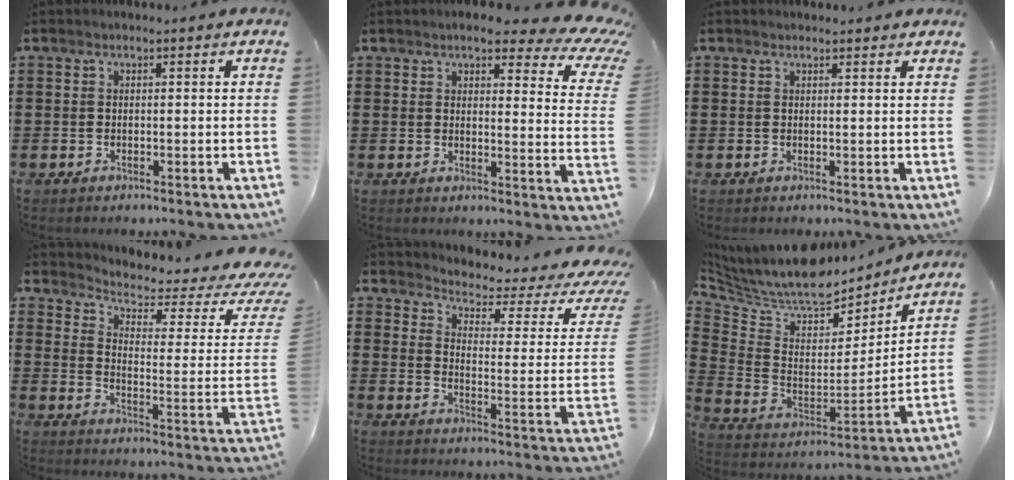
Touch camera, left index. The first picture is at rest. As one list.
[{"total": 6.1, "force": [4.6, 1.3, 3.7], "torque": [-0.065, -0.027, 0.074]}, {"total": 1.0, "force": [1.0, 0.3, 0.1], "torque": [-0.004, 0.001, 0.019]}, {"total": 3.5, "force": [2.5, 1.0, 2.3], "torque": [-0.047, -0.035, 0.032]}, {"total": 2.9, "force": [1.8, 0.9, 2.0], "torque": [-0.045, -0.026, 0.020]}, {"total": 7.5, "force": [6.6, 2.4, 2.8], "torque": [-0.092, -0.050, 0.112]}]